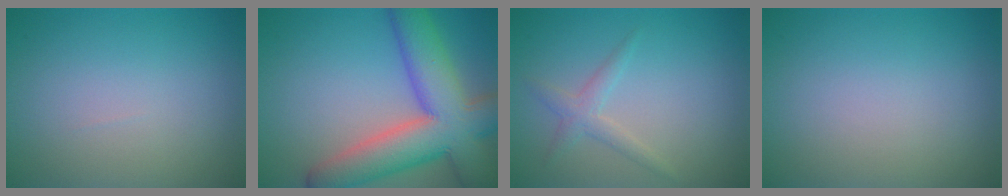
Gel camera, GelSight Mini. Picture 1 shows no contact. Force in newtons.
{"total": 11.1, "press": 11.1, "slide": 0.7}
{"total": 1.7, "press": 1.7, "slide": 0.1}
{"total": 0.0}